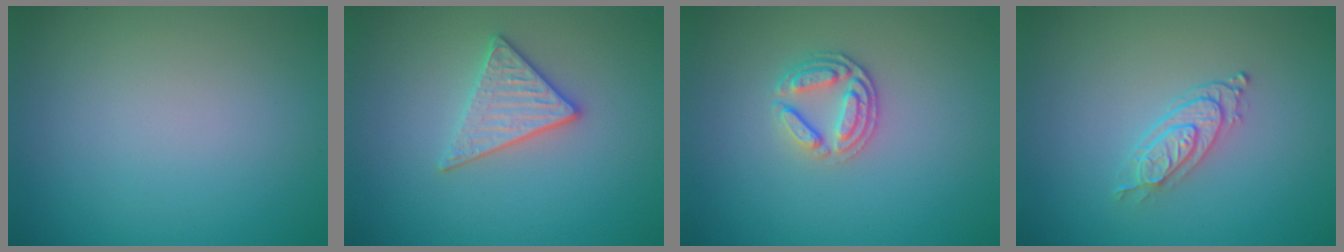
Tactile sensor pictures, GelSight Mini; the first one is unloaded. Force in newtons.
{"total": 2.9, "press": 2.7, "slide": 1.1}
{"total": 2.7, "press": 2.5, "slide": 1.0}
{"total": 2.7, "press": 2.1, "slide": 1.7}